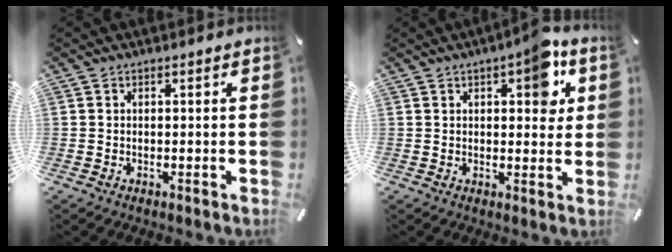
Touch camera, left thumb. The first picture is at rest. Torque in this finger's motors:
{"motor_torque": [1.38, 1.44, 1.12, -0.31, 0.10]}